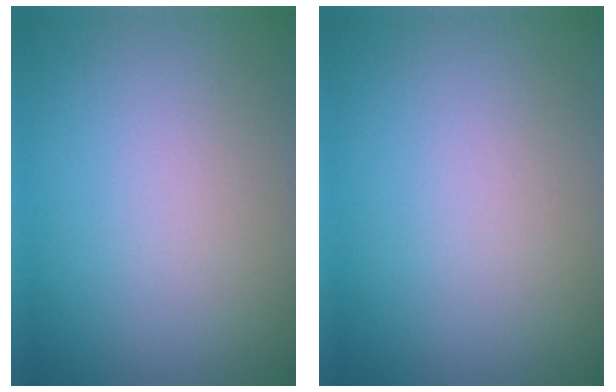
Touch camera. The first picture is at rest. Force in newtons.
{"total": 0.0}